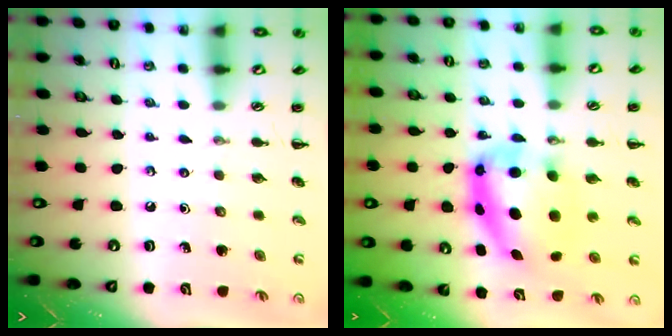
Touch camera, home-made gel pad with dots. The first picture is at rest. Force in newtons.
{"total": 7.9, "press": 7.7, "slide": 1.7}